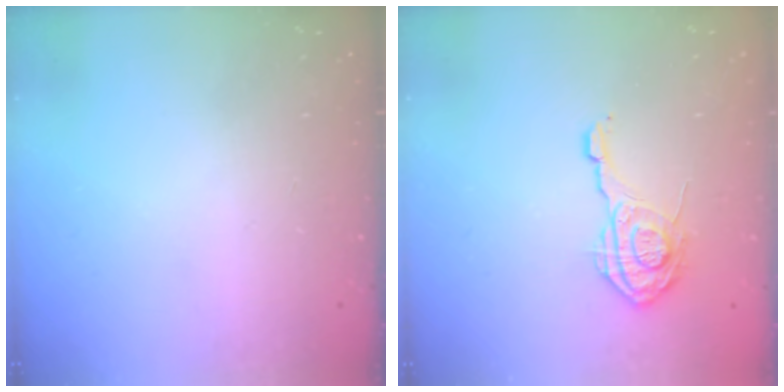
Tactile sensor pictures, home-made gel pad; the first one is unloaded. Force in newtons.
{"total": 12.2, "press": 12.2, "slide": 0.5}